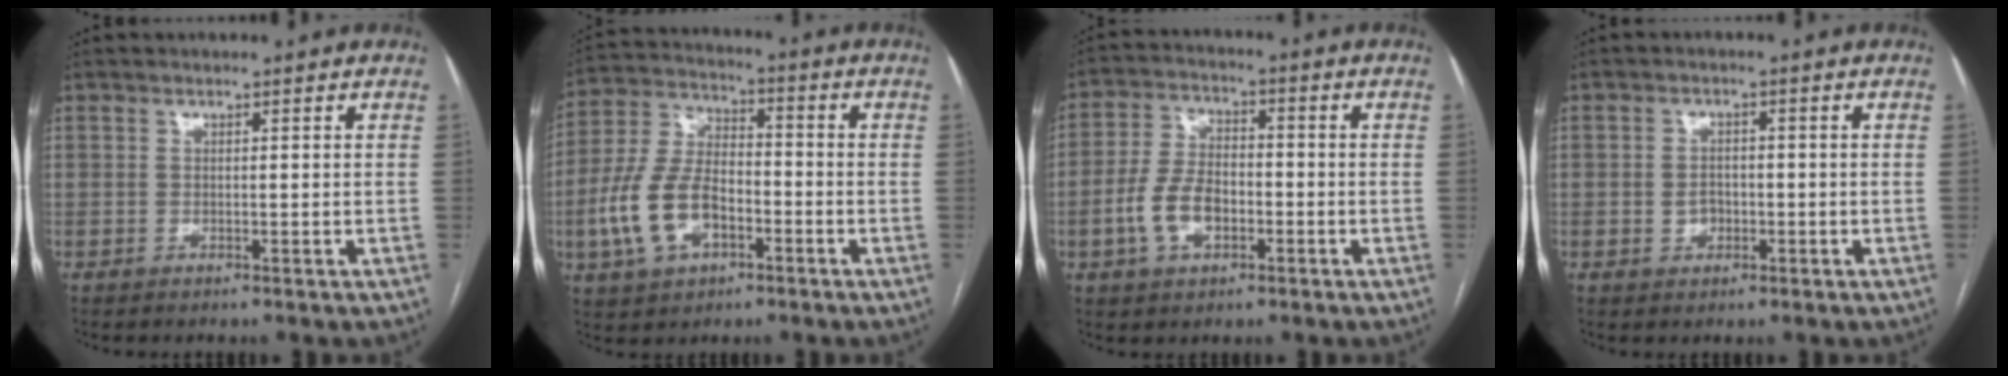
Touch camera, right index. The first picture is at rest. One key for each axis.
{"total": 12.4, "fx": -4.2, "fy": 6.9, "fz": 9.5, "tx": -0.219, "ty": 0.015, "tz": -0.075}
{"total": 8.3, "fx": -2.7, "fy": 4.7, "fz": 6.3, "tx": -0.140, "ty": 0.013, "tz": -0.050}
{"total": 2.6, "fx": -0.7, "fy": 2.1, "fz": 1.4, "tx": -0.020, "ty": 0.004, "tz": -0.007}